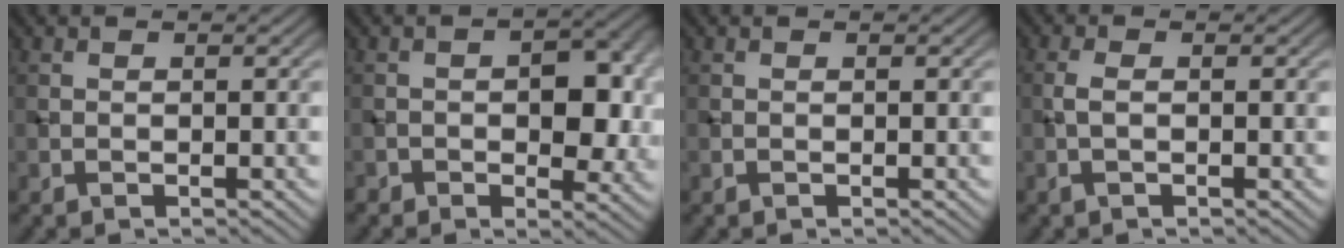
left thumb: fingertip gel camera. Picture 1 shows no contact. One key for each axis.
{"total": 6.8, "fx": -0.8, "fy": 4.2, "fz": 5.2, "tx": -0.065, "ty": -0.006, "tz": -0.014}
{"total": 0.0}
{"total": 1.7, "fx": -0.4, "fy": 0.6, "fz": 1.6, "tx": -0.038, "ty": 0.003, "tz": -0.013}